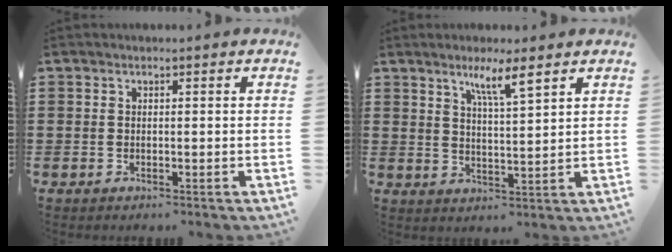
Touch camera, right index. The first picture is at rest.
{"total": 4.8, "force": [3.2, 0.1, 3.7], "torque": [-0.072, 0.001, 0.051]}